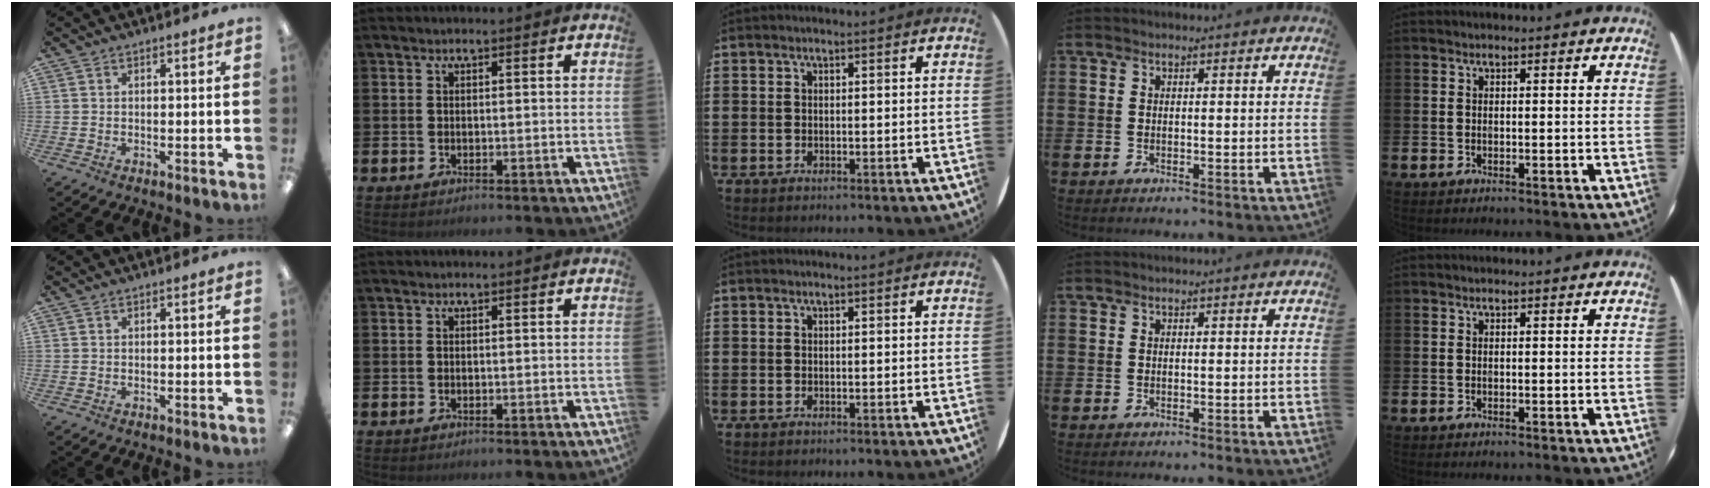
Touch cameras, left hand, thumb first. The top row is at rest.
{}